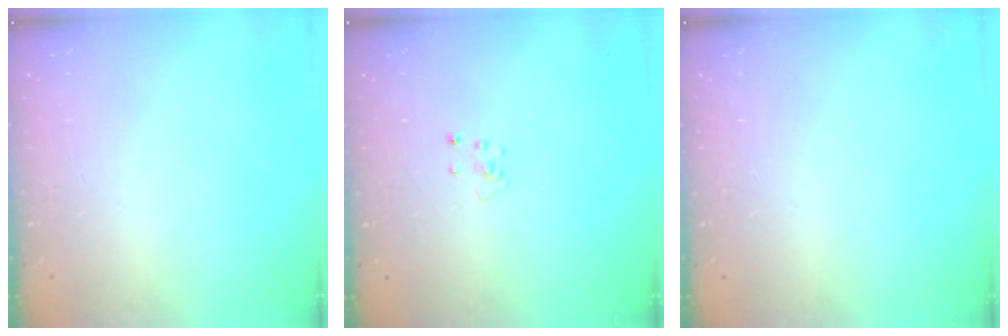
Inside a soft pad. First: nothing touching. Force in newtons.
{"total": 3.1, "press": 3.1, "slide": 0.3}
{"total": 0.0}